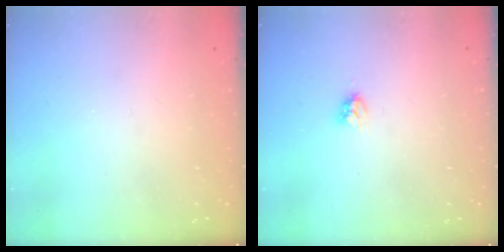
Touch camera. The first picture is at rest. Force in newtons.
{"total": 4.2, "press": 4.2, "slide": 0.5}